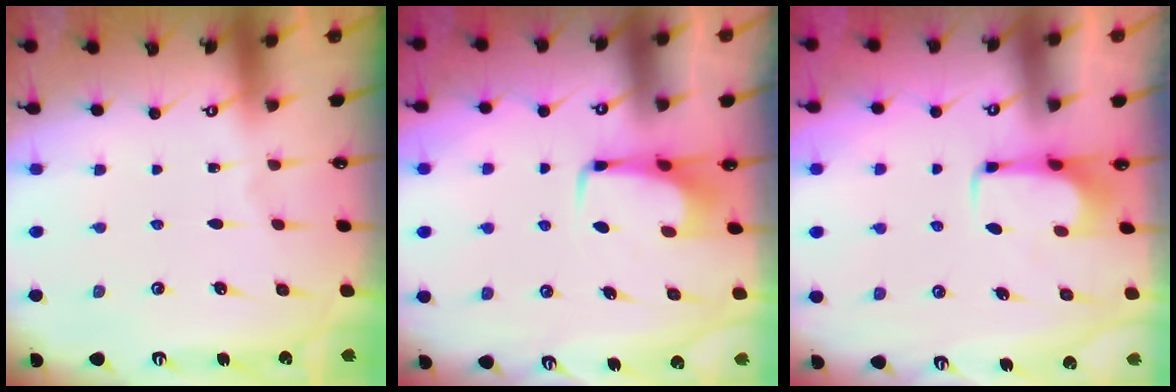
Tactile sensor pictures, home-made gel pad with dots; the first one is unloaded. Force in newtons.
{"total": 3.7, "press": 3.7, "slide": 0.3}
{"total": 2.0, "press": 1.9, "slide": 0.4}